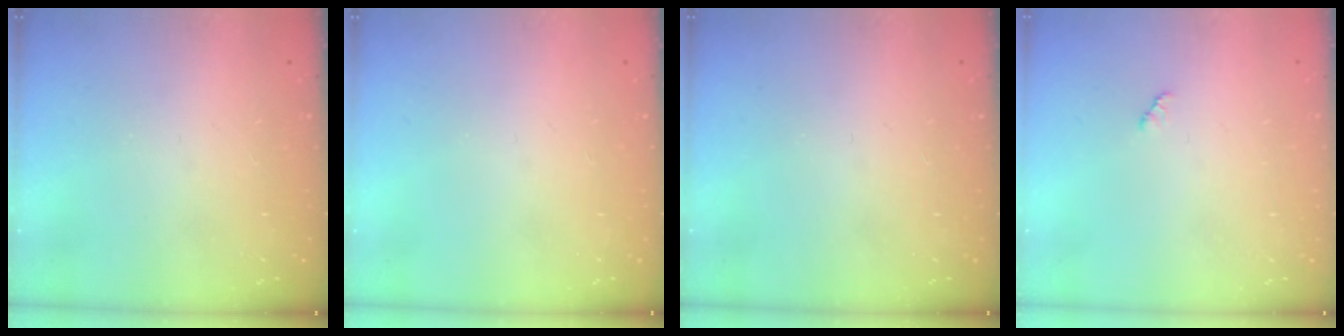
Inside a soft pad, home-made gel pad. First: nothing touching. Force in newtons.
{"total": 0.0}
{"total": 0.0}
{"total": 2.1, "press": 2.1, "slide": 0.3}